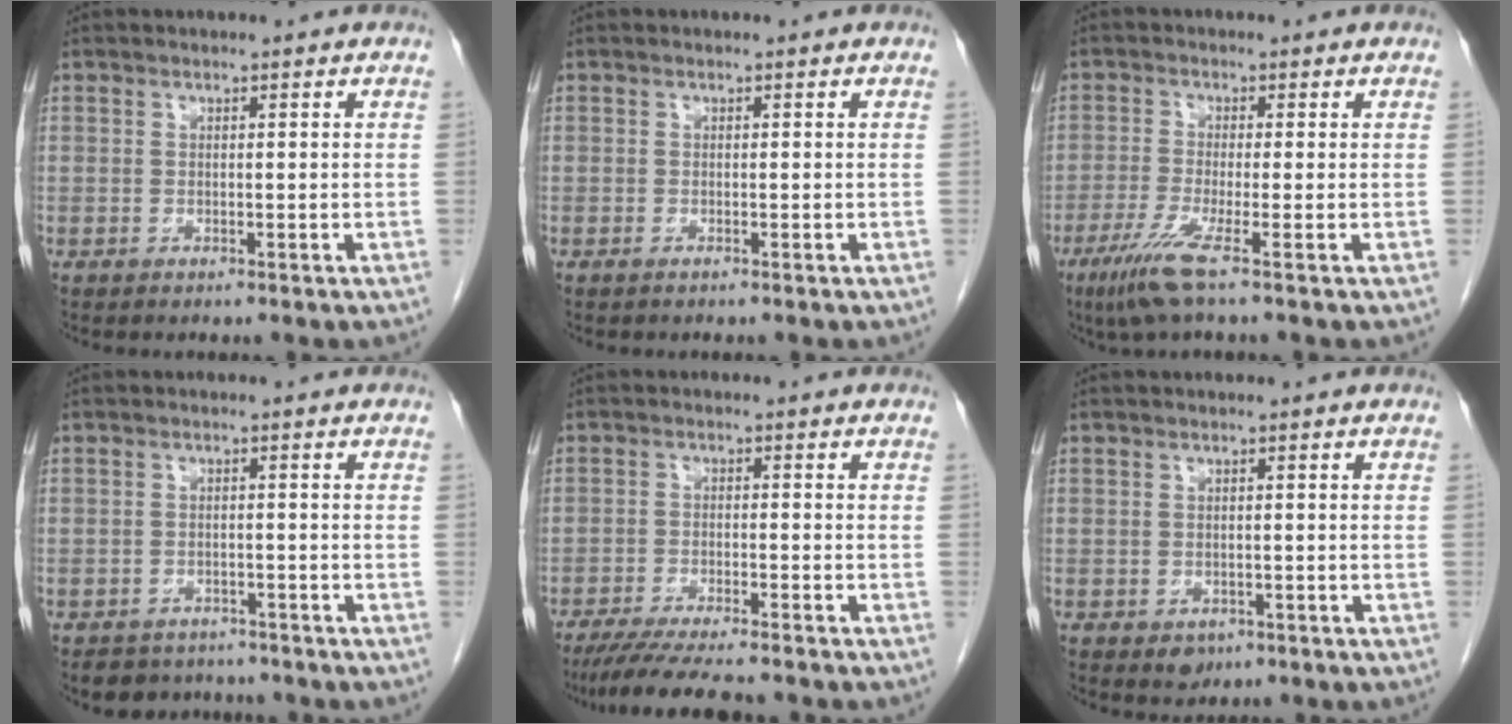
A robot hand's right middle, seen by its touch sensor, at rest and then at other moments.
{"total": 0.0}
{"total": 5.4, "force": [-3.1, -0.6, 4.4], "torque": [-0.091, -0.020, -0.067]}
{"total": 4.8, "force": [-4.2, 2.3, 0.1], "torque": [0.003, 0.005, -0.058]}
{"total": 9.7, "force": [-8.5, 0.5, 4.8], "torque": [-0.074, -0.026, -0.134]}
{"total": 2.0, "force": [-1.0, 1.5, 0.8], "torque": [-0.009, 0.002, -0.006]}